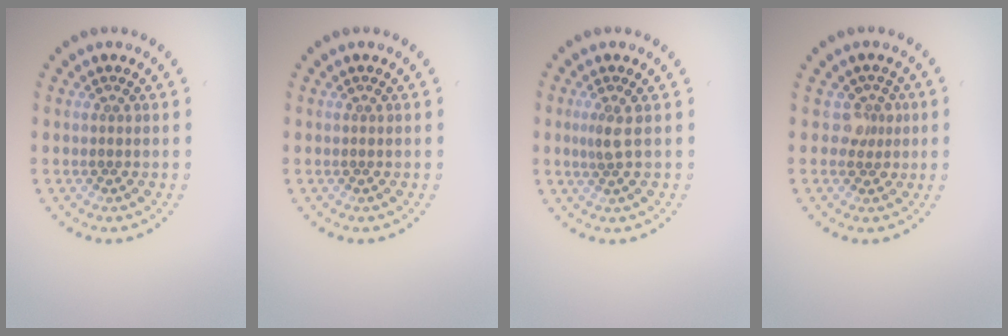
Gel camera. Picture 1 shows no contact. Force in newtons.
{"total": 0.0}
{"total": 1.5, "press": 1.1, "slide": 1.0}
{"total": 1.8, "press": 1.4, "slide": 1.1}